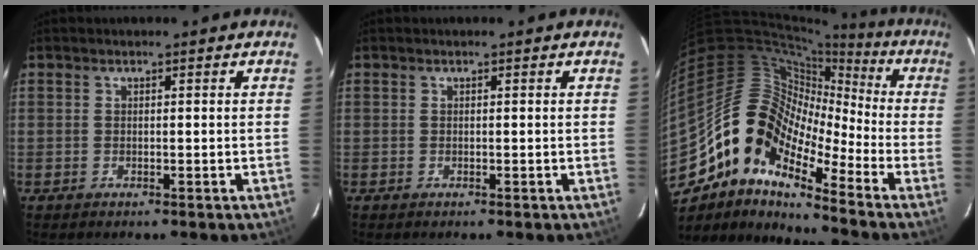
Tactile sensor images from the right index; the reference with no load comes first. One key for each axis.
{"total": 0.0}
{"total": 15.3, "fx": -8.8, "fy": 6.8, "fz": 10.4, "tx": -0.167, "ty": 0.006, "tz": -0.187}